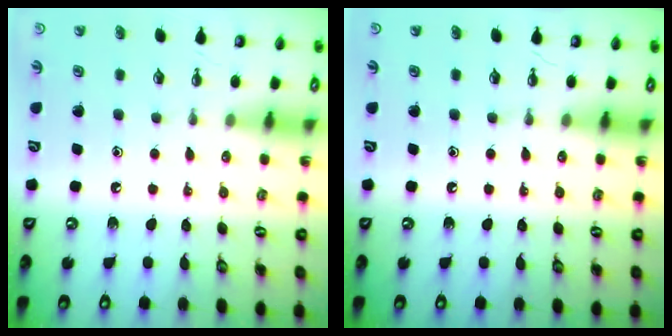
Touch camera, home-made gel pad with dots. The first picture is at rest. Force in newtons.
{"total": 0.0}